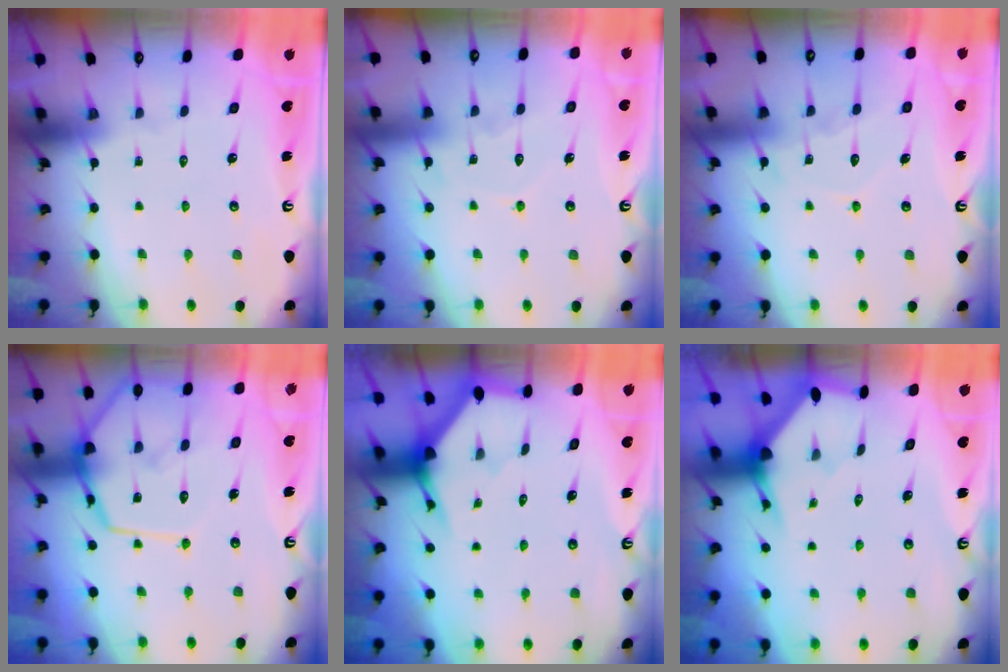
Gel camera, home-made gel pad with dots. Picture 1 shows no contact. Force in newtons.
{"total": 8.9, "press": 8.9, "slide": 0.8}
{"total": 10.3, "press": 10.3, "slide": 0.9}
{"total": 14.2, "press": 14.2, "slide": 1.3}
{"total": 3.5, "press": 3.5, "slide": 0.1}
{"total": 3.2, "press": 3.2, "slide": 0.3}